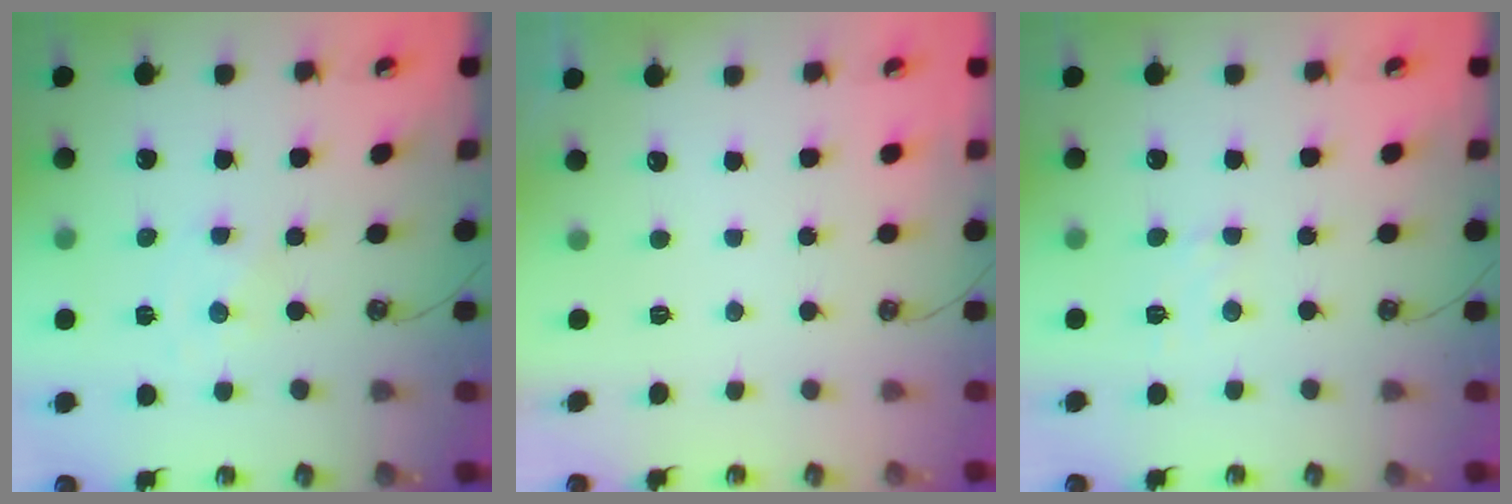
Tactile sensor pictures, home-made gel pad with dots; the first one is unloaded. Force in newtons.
{"total": 0.0}
{"total": 3.6, "press": 3.6, "slide": 0.5}